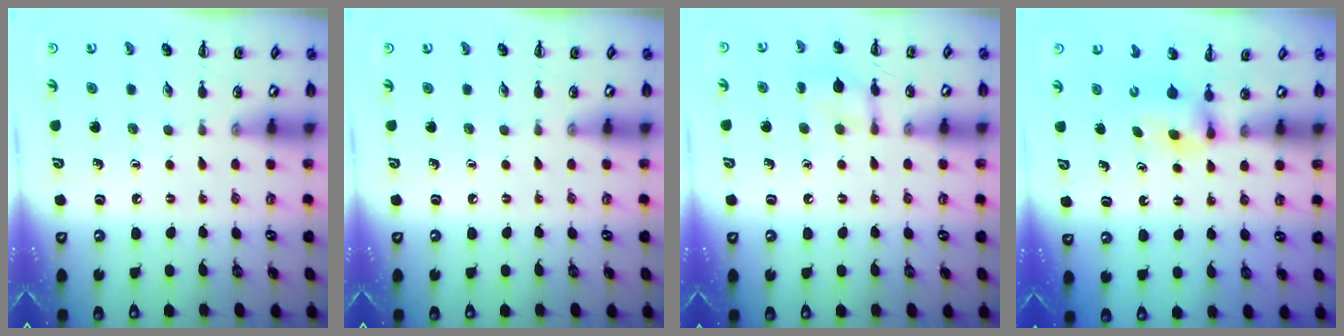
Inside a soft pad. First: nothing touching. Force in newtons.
{"total": 0.0}
{"total": 9.0, "press": 8.9, "slide": 1.5}
{"total": 2.5, "press": 2.2, "slide": 1.2}